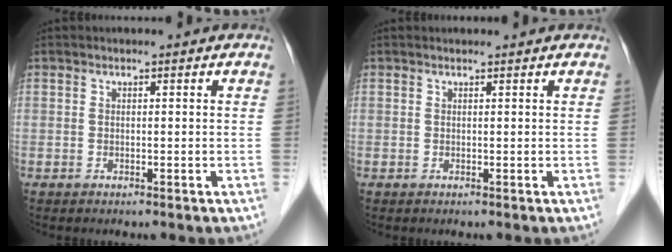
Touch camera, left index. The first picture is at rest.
{"total": 1.2, "force": [1.2, 0.0, 0.3], "torque": [-0.007, 0.008, 0.014]}